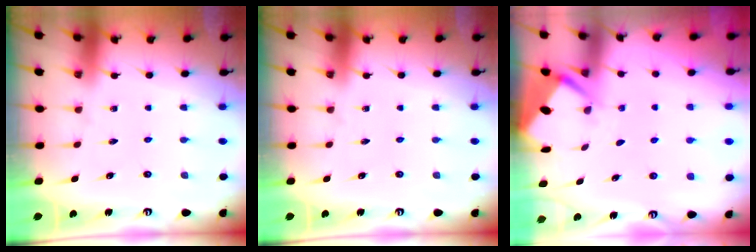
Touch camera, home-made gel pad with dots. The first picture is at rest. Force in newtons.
{"total": 0.0}
{"total": 2.6, "press": 2.6, "slide": 0.4}